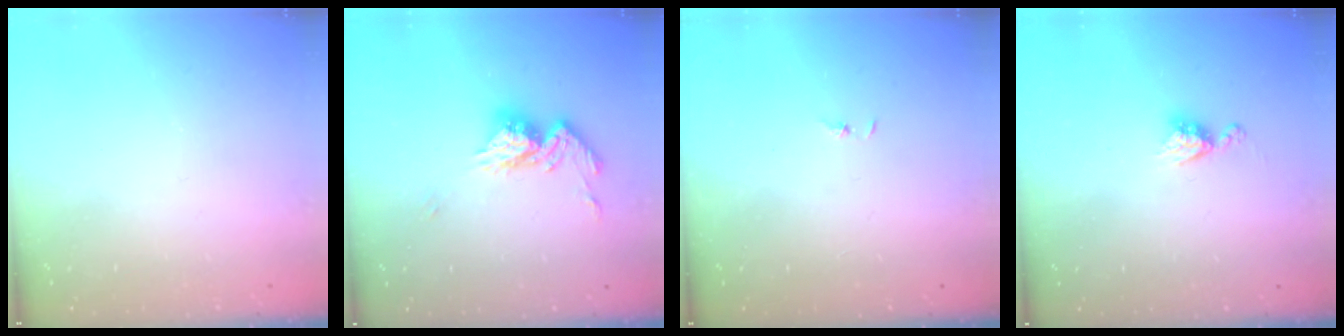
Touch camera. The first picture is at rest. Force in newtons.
{"total": 13.6, "press": 13.5, "slide": 1.3}
{"total": 0.7, "press": 0.7, "slide": 0.1}
{"total": 5.3, "press": 5.3, "slide": 0.5}